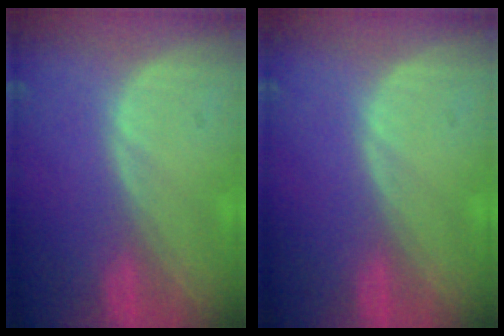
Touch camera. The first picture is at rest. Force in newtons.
{"total": 0.0}